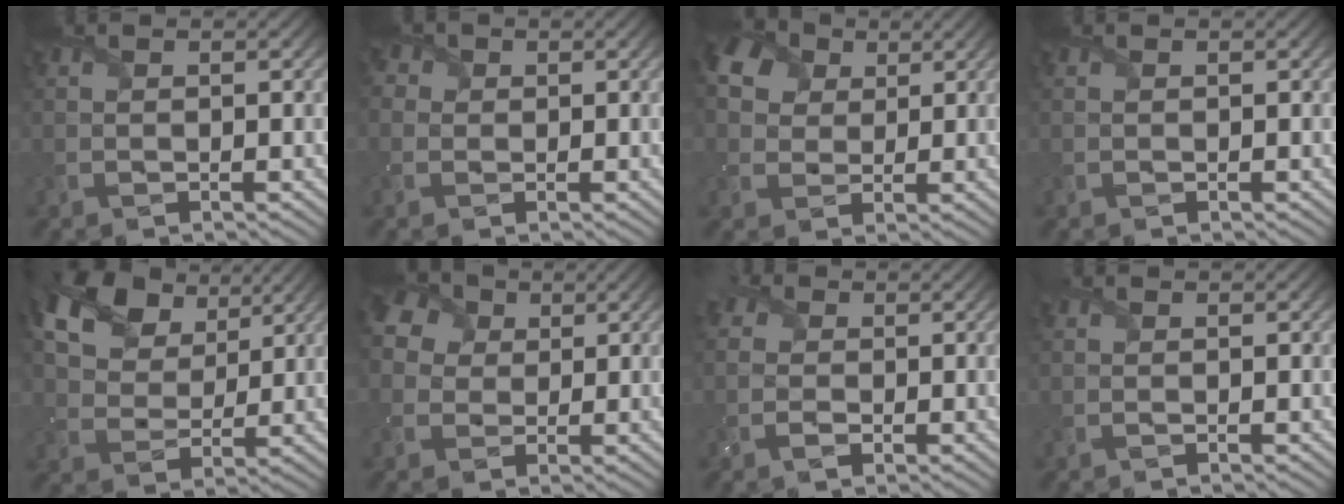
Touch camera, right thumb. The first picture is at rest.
{"total": 2.9, "force": [0.7, 2.6, 1.1], "torque": [-0.050, 0.009, 0.009]}
{"total": 9.0, "force": [4.2, 6.6, 4.4], "torque": [-0.138, 0.030, 0.065]}
{"total": 0.0}
{"total": 12.0, "force": [6.7, 7.5, 6.6], "torque": [-0.149, 0.022, 0.106]}
{"total": 6.8, "force": [2.5, 5.4, 3.3], "torque": [-0.099, 0.019, 0.037]}
{"total": 3.4, "force": [-0.3, 2.8, 1.9], "torque": [-0.043, 0.002, -0.012]}
{"total": 0.0}